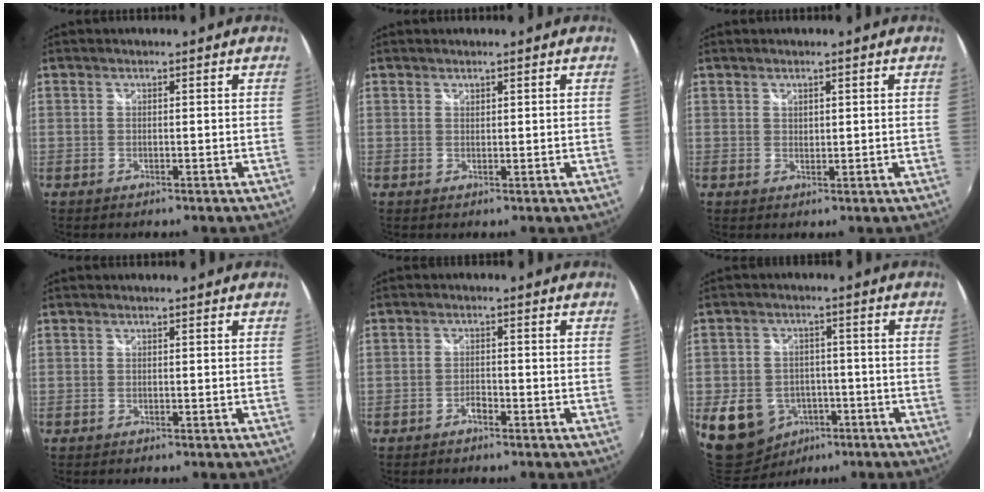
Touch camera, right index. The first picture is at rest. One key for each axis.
{"total": 0.6, "fx": 0.5, "fy": 0.2, "fz": 0.0, "tx": 0.001, "ty": 0.000, "tz": 0.010}
{"total": 1.1, "fx": 0.8, "fy": 0.6, "fz": 0.4, "tx": -0.002, "ty": 0.000, "tz": 0.015}
{"total": 0.0}
{"total": 1.7, "fx": -1.3, "fy": 0.7, "fz": 0.9, "tx": -0.019, "ty": 0.001, "tz": -0.025}
{"total": 10.6, "fx": -4.5, "fy": 8.8, "fz": 3.8, "tx": -0.109, "ty": 0.005, "tz": -0.049}